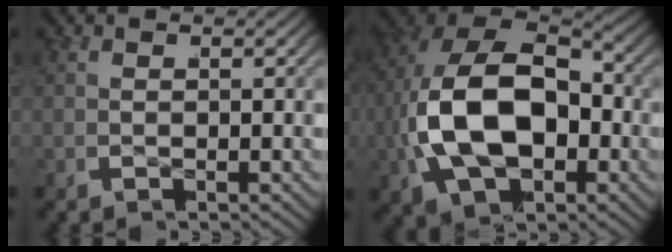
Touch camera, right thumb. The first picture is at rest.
{"total": 16.1, "force": [-0.4, 10.8, 11.9], "torque": [-0.288, -0.040, 0.015]}